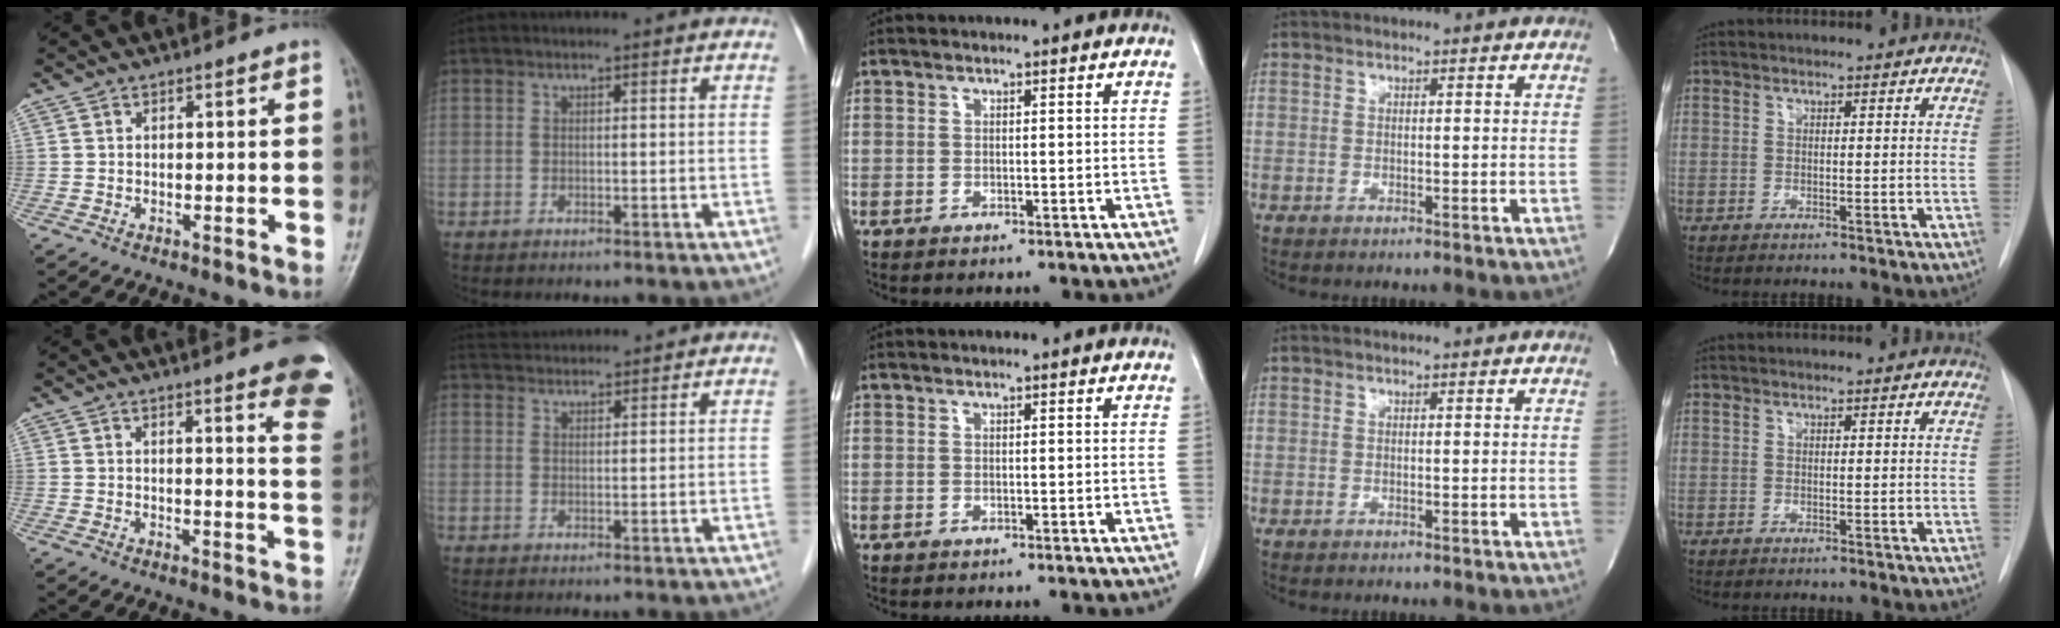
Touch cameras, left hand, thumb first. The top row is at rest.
{"thumb": {"total": 13.0, "force": [8.6, 2.5, 9.4], "torque": [-0.084, -0.039, 0.079]}, "index": {"total": 5.8, "force": [5.7, 0.4, 0.9], "torque": [-0.020, 0.038, 0.091]}}